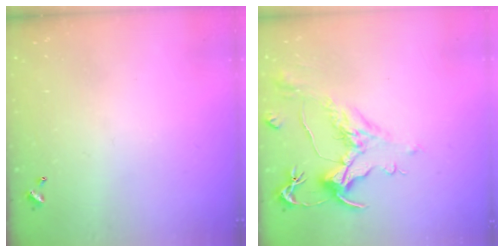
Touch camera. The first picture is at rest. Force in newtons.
{"total": 1.6, "press": 0.6, "slide": 1.4}